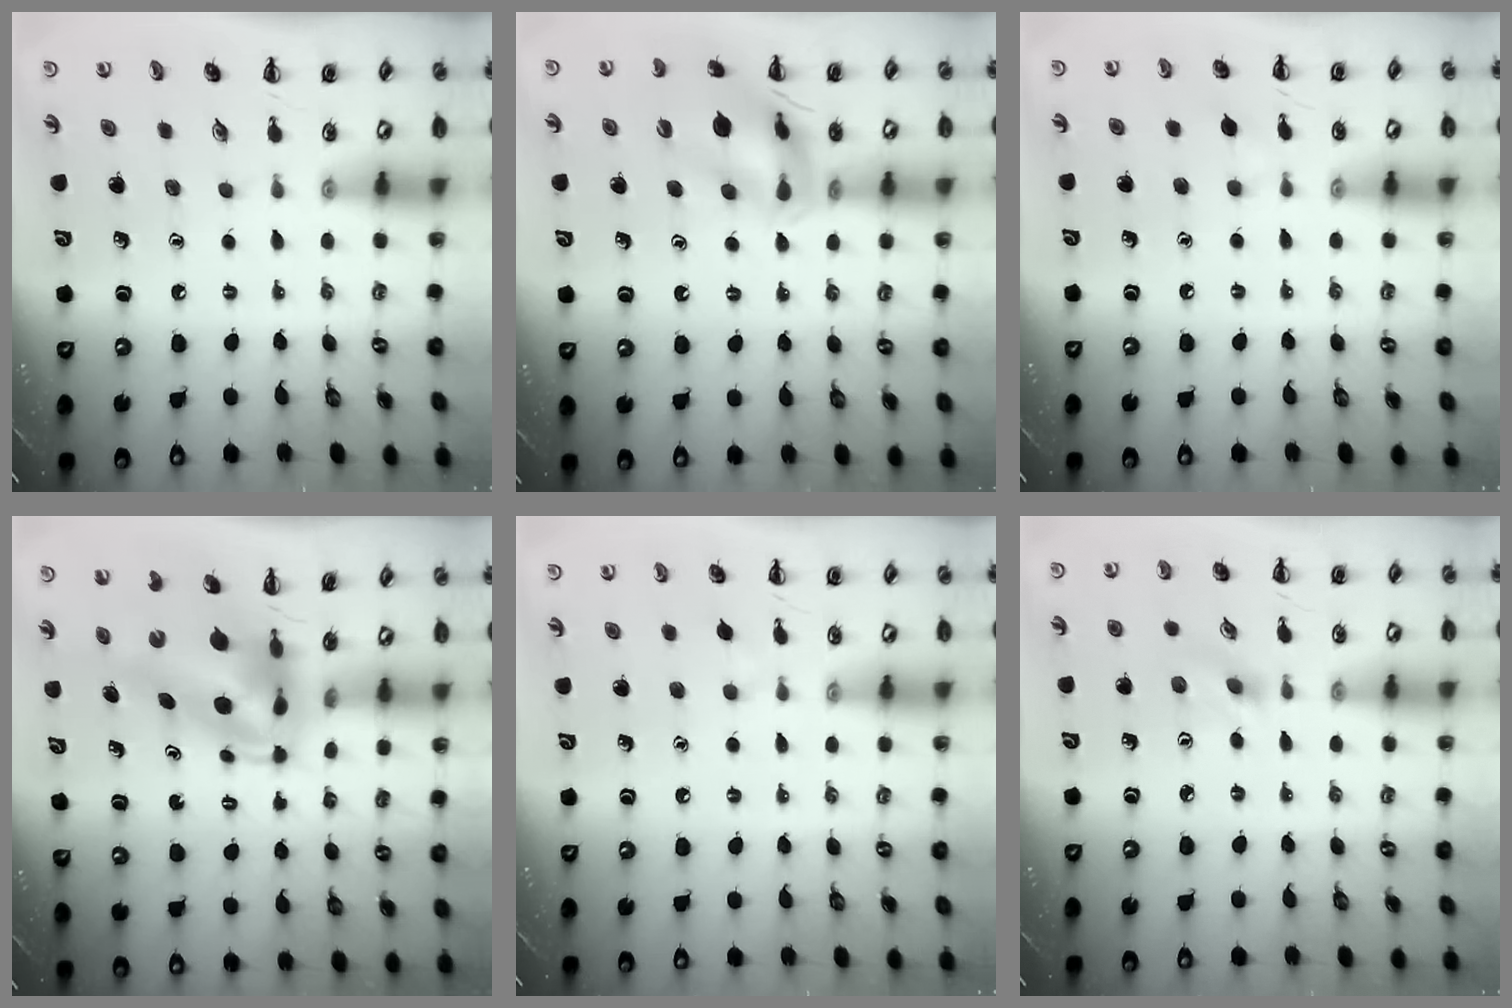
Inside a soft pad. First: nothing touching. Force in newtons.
{"total": 14.2, "press": 14.0, "slide": 1.8}
{"total": 3.0, "press": 2.7, "slide": 1.2}
{"total": 6.1, "press": 5.8, "slide": 2.0}
{"total": 2.2, "press": 1.9, "slide": 0.9}
{"total": 1.2, "press": 1.1, "slide": 0.3}